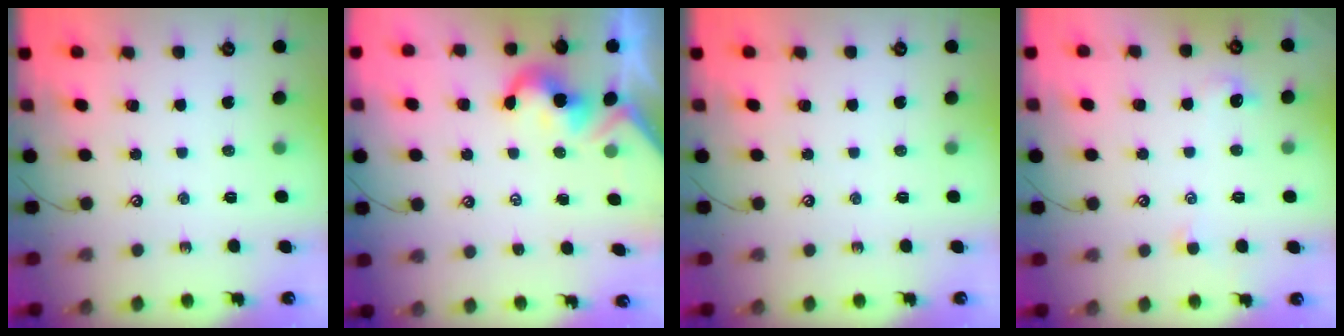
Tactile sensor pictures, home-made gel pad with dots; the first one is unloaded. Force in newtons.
{"total": 2.1, "press": 2.1, "slide": 0.4}
{"total": 0.0}
{"total": 1.0, "press": 0.8, "slide": 0.6}